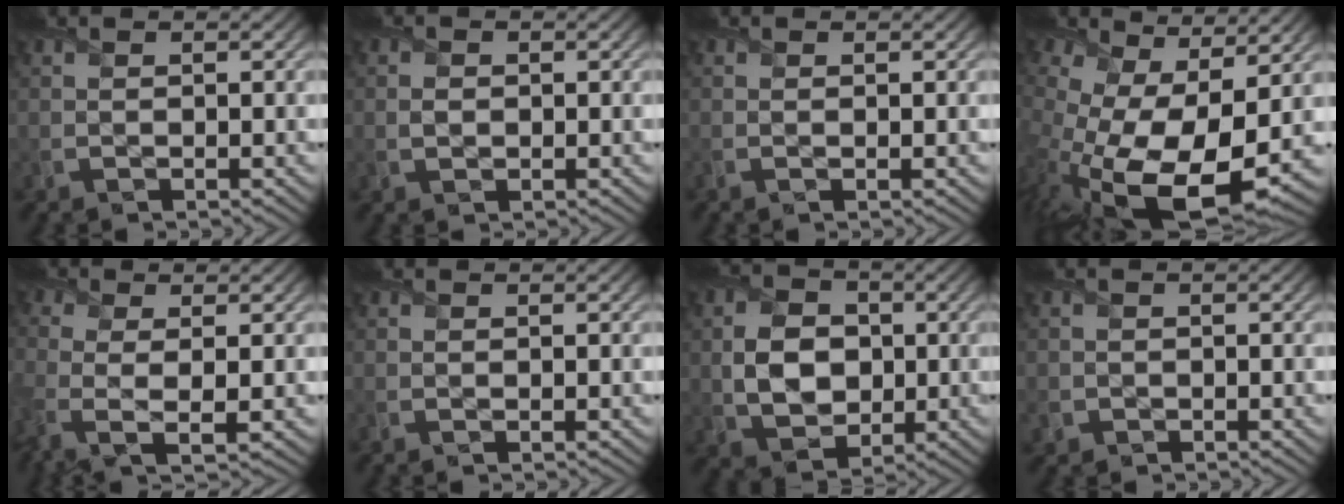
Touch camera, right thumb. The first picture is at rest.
{"total": 1.3, "force": [0.0, 1.0, 0.9], "torque": [-0.021, -0.002, -0.001]}
{"total": 0.0}
{"total": 17.5, "force": [-0.6, 9.7, 14.6], "torque": [-0.290, -0.062, 0.026]}
{"total": 5.5, "force": [-0.6, 2.3, 5.0], "torque": [-0.124, -0.015, -0.010]}
{"total": 0.0}
{"total": 6.9, "force": [0.0, 5.3, 4.4], "torque": [-0.092, -0.001, -0.005]}
{"total": 1.6, "force": [-0.7, 1.4, 0.3], "torque": [-0.004, -0.007, -0.018]}